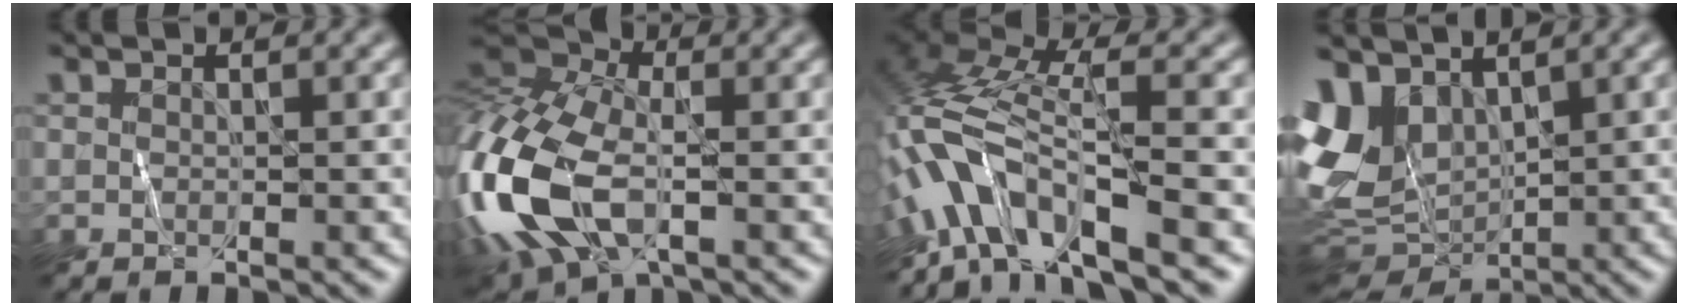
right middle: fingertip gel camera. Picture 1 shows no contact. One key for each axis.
{"total": 13.8, "fx": -3.8, "fy": 7.6, "fz": 10.9, "tx": -0.263, "ty": -0.006, "tz": -0.086}
{"total": 10.1, "fx": -4.9, "fy": 3.0, "fz": 8.3, "tx": -0.167, "ty": 0.017, "tz": -0.099}
{"total": 8.5, "fx": 2.2, "fy": 5.7, "fz": 5.9, "tx": -0.152, "ty": -0.007, "tz": 0.047}